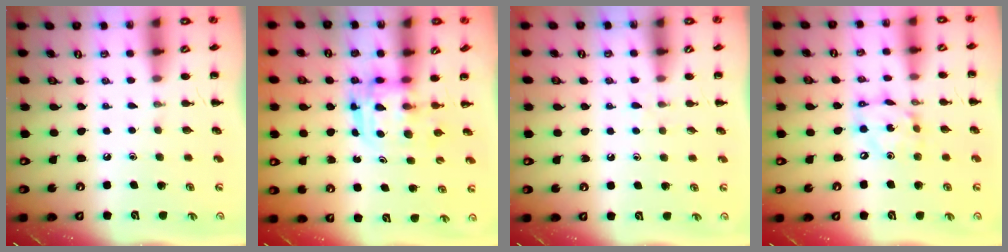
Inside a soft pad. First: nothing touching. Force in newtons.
{"total": 3.1, "press": 3.1, "slide": 0.3}
{"total": 3.4, "press": 3.0, "slide": 1.6}
{"total": 8.6, "press": 8.4, "slide": 1.9}